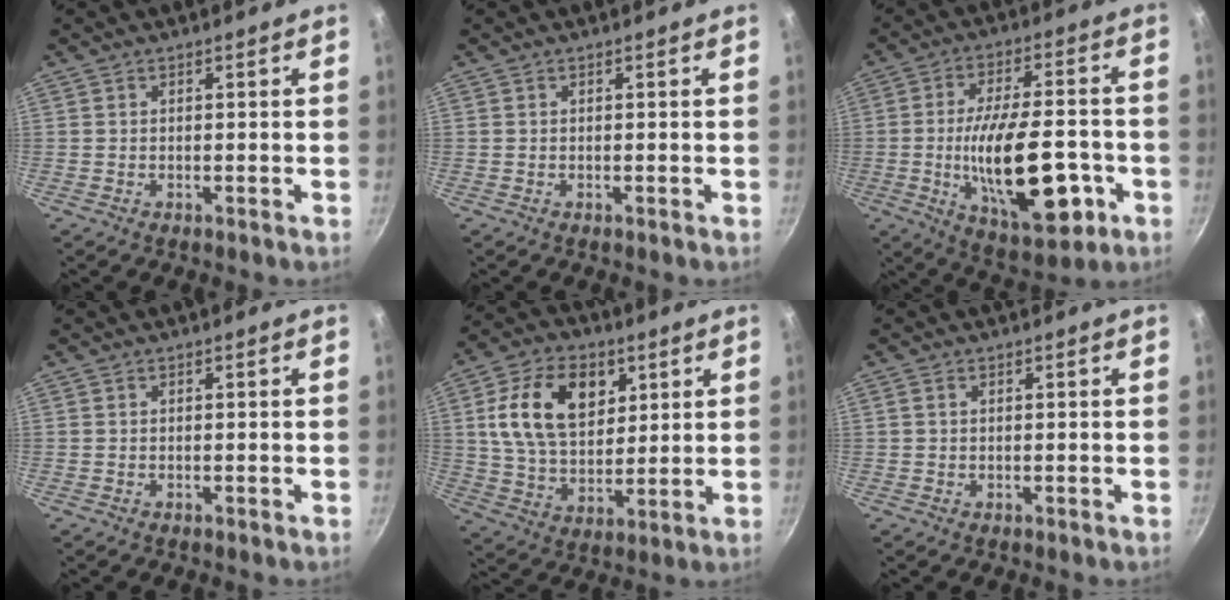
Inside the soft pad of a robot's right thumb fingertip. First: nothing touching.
{"total": 0.0}
{"total": 20.7, "force": [-5.2, 8.9, 18.0], "torque": [-0.274, 0.013, -0.072]}
{"total": 0.0}
{"total": 16.8, "force": [5.4, 11.2, 11.4], "torque": [-0.176, -0.009, 0.095]}
{"total": 0.7, "force": [0.3, 0.5, 0.5], "torque": [-0.009, 0.002, 0.006]}